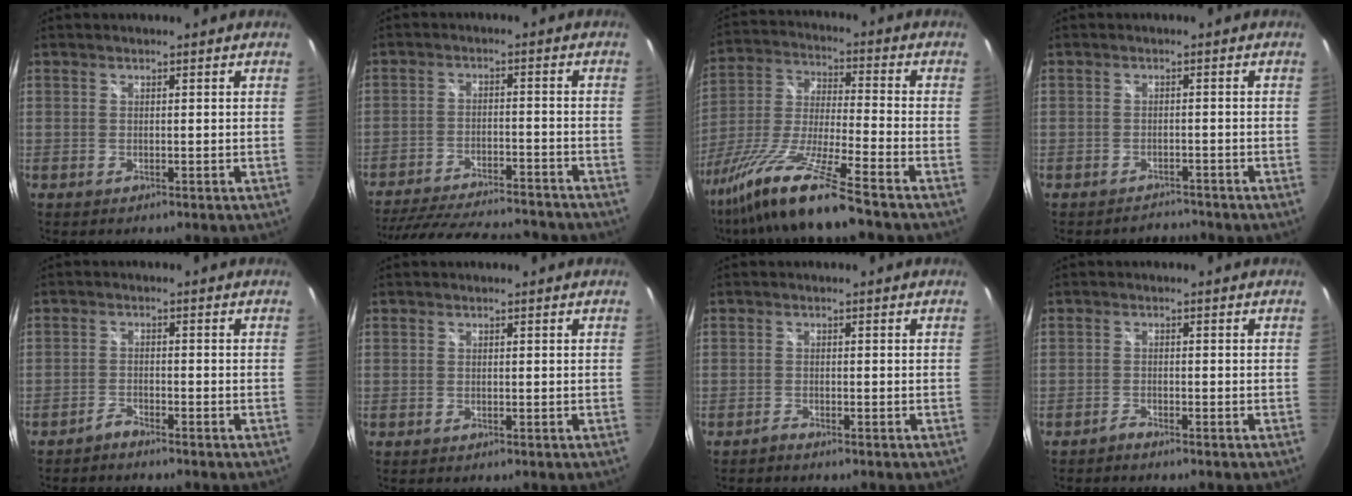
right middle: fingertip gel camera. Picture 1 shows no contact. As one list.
[{"total": 23.6, "force": [-20.7, 5.5, 10.0], "torque": [-0.197, -0.020, -0.289]}, {"total": 17.8, "force": [-13.5, -0.7, 11.5], "torque": [-0.236, -0.036, -0.253]}, {"total": 2.3, "force": [-2.2, 0.5, -0.5], "torque": [0.007, 0.009, -0.037]}, {"total": 2.0, "force": [-2.0, 0.2, 0.3], "torque": [-0.016, -0.001, -0.039]}, {"total": 0.0}, {"total": 1.0, "force": [-1.0, 0.1, 0.1], "torque": [-0.005, -0.003, -0.020]}, {"total": 1.2, "force": [-1.2, 0.1, 0.1], "torque": [-0.006, -0.002, -0.024]}]